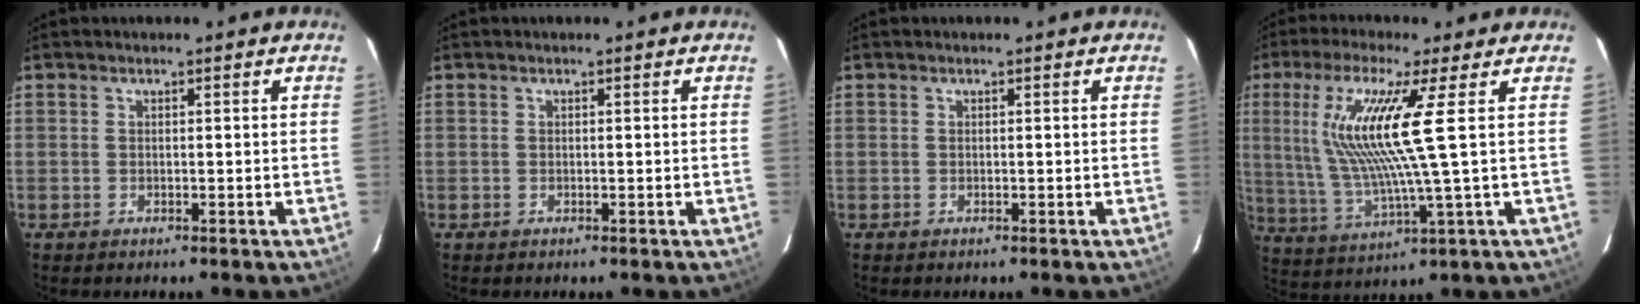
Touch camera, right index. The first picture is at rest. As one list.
[{"total": 0.0}, {"total": 0.0}, {"total": 14.7, "force": [4.3, 0.0, 14.1], "torque": [-0.266, -0.005, 0.090]}]